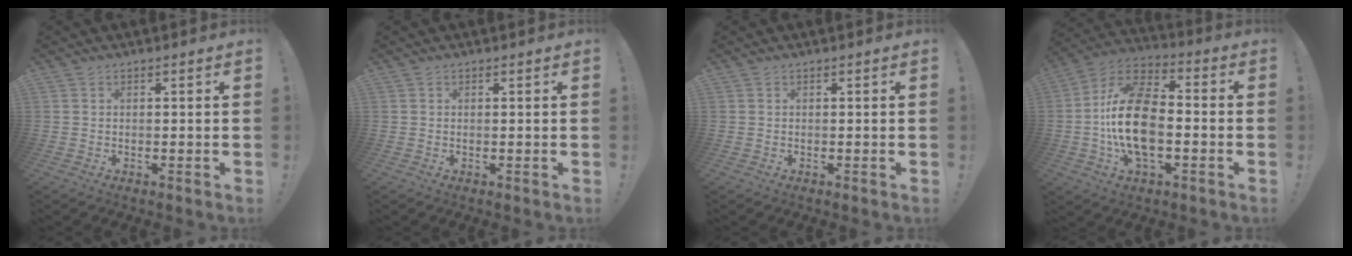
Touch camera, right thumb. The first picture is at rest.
{"total": 0.0}
{"total": 0.0}
{"total": 19.1, "force": [-2.7, 10.8, 15.5], "torque": [-0.291, 0.018, -0.043]}